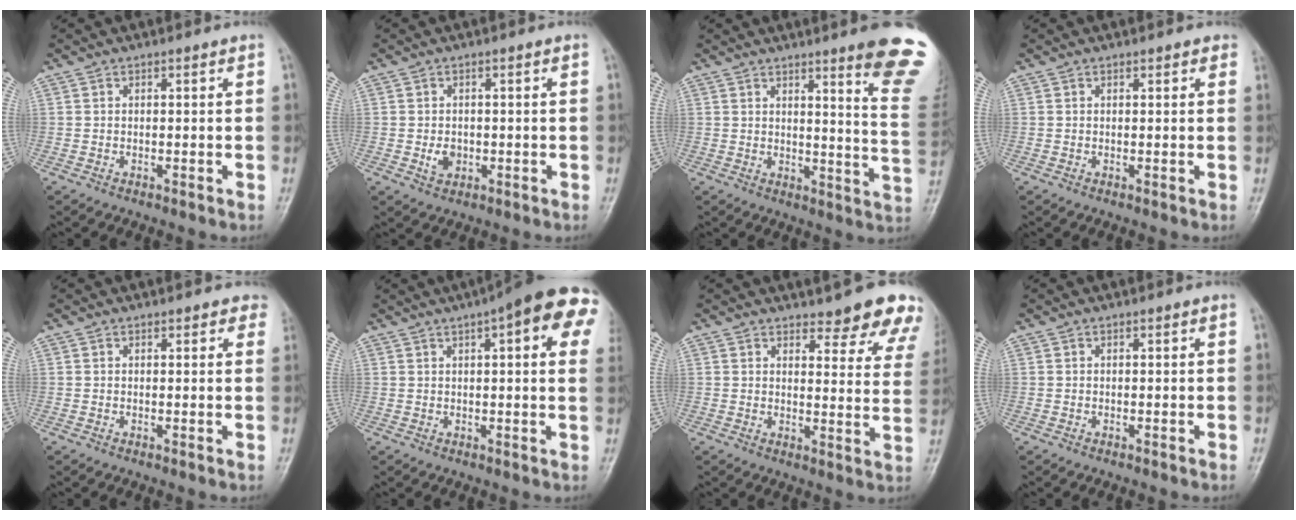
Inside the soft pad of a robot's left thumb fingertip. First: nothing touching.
{"total": 2.6, "force": [-0.4, 2.1, 1.6], "torque": [-0.020, 0.001, -0.004]}
{"total": 14.5, "force": [9.8, 0.9, 10.6], "torque": [-0.105, -0.071, 0.109]}
{"total": 1.1, "force": [0.8, 0.6, 0.6], "torque": [-0.001, -0.002, 0.004]}
{"total": 2.6, "force": [1.9, 1.4, 1.0], "torque": [0.017, -0.002, 0.010]}
{"total": 15.9, "force": [6.4, 4.3, 13.9], "torque": [-0.167, 0.016, 0.073]}
{"total": 12.8, "force": [10.9, 3.6, 5.6], "torque": [-0.021, -0.069, 0.110]}
{"total": 0.0}